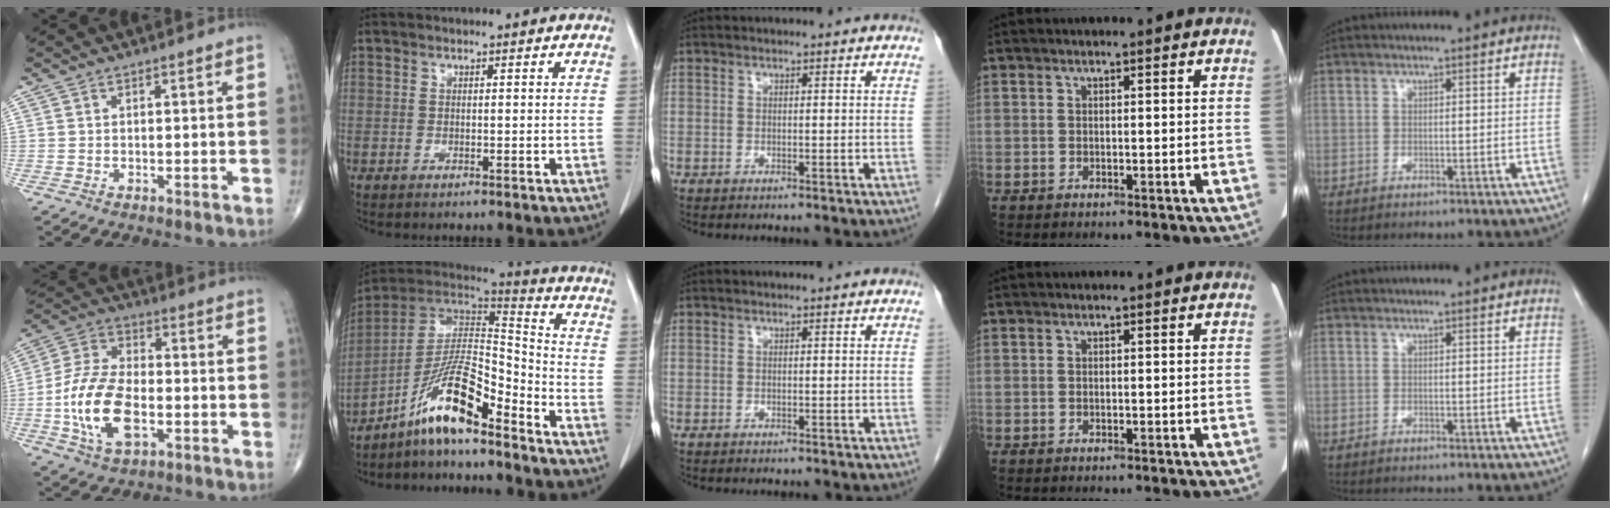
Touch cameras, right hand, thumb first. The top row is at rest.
{"thumb": {"total": 15.5, "force": [-3.5, 8.4, 12.6], "torque": [-0.250, 0.018, -0.065]}, "index": {"total": 12.6, "force": [-8.6, 1.8, 9.0], "torque": [-0.167, 0.018, -0.156]}}